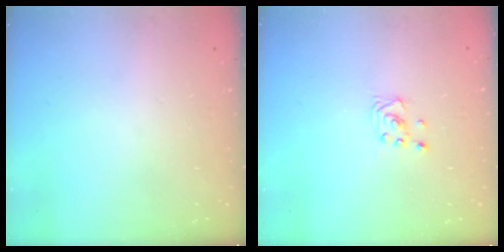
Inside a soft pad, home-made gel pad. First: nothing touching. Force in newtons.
{"total": 2.2, "press": 2.2, "slide": 0.1}